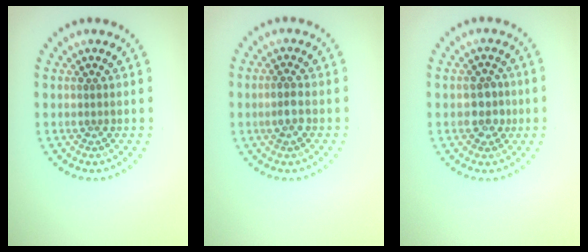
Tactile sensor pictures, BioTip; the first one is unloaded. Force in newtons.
{"total": 1.6, "press": 1.6, "slide": 0.4}
{"total": 2.5, "press": 2.4, "slide": 0.5}